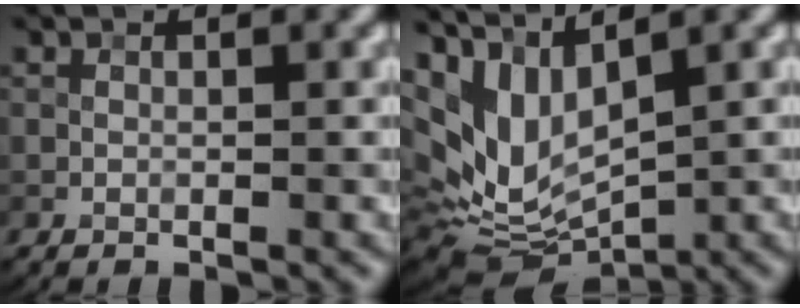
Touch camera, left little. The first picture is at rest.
{"total": 7.4, "force": [2.0, 3.9, 5.9], "torque": [-0.134, -0.010, 0.042]}